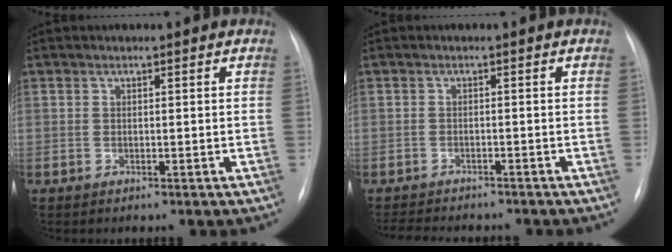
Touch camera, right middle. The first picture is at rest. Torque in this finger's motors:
{"motor_torque": [0.26, -0.41, 0.00, 0.01]}